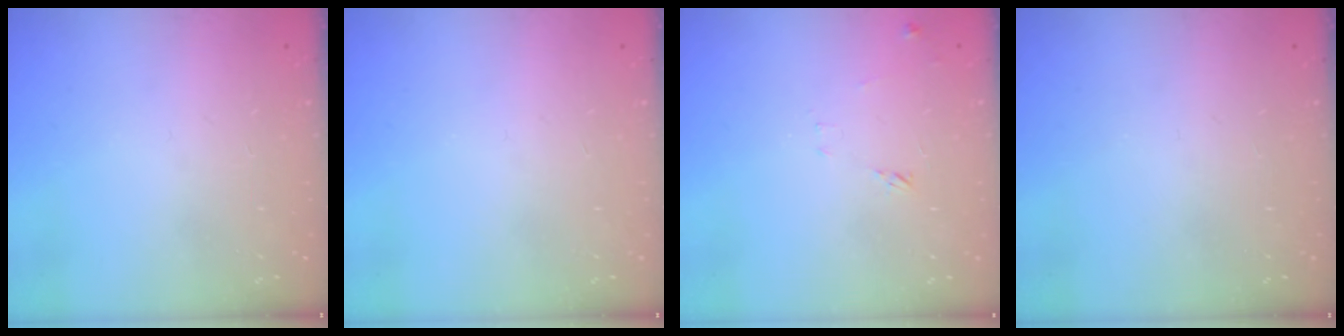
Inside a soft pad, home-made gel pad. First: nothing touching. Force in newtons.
{"total": 0.0}
{"total": 9.4, "press": 9.4, "slide": 0.6}
{"total": 0.0}